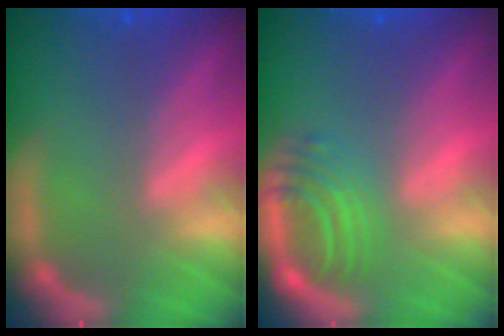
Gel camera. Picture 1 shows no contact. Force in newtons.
{"total": 4.5}